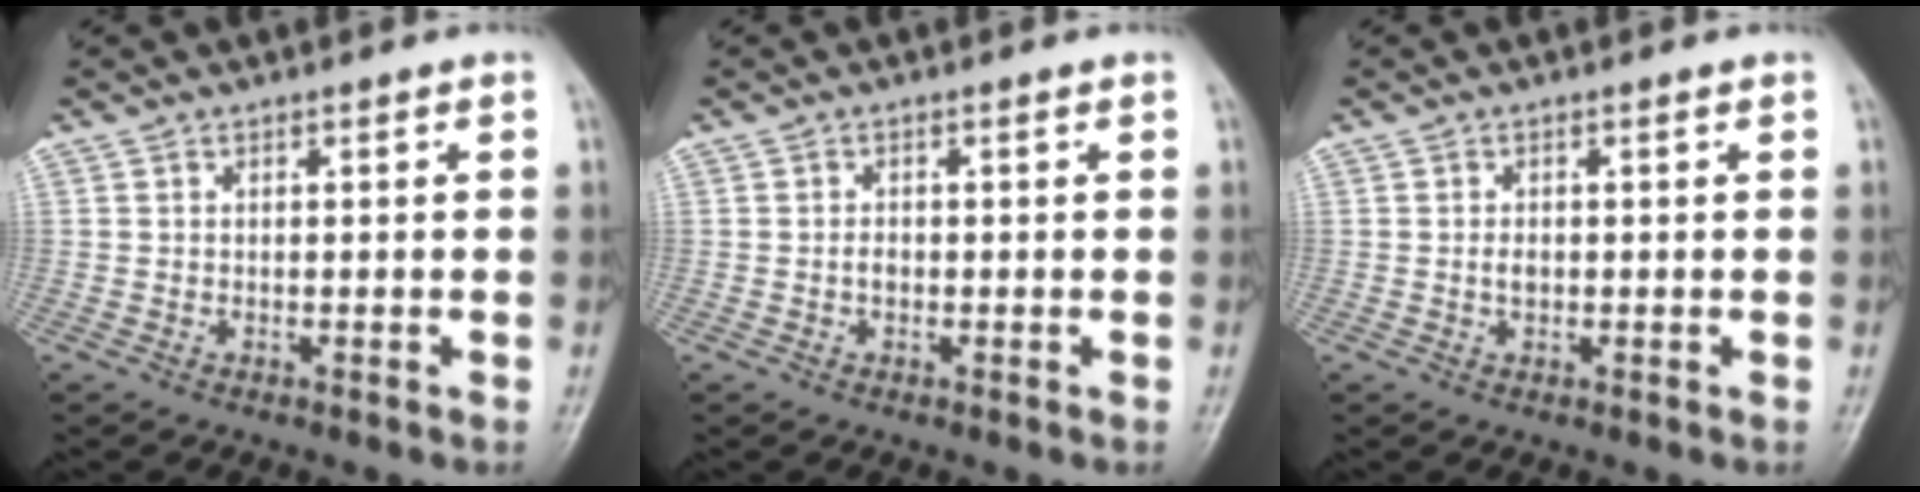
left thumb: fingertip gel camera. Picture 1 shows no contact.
{"total": 1.2, "force": [-0.2, 0.8, 0.8], "torque": [-0.011, 0.002, -0.005]}
{"total": 1.4, "force": [0.0, 0.9, 1.1], "torque": [-0.016, 0.001, 0.001]}